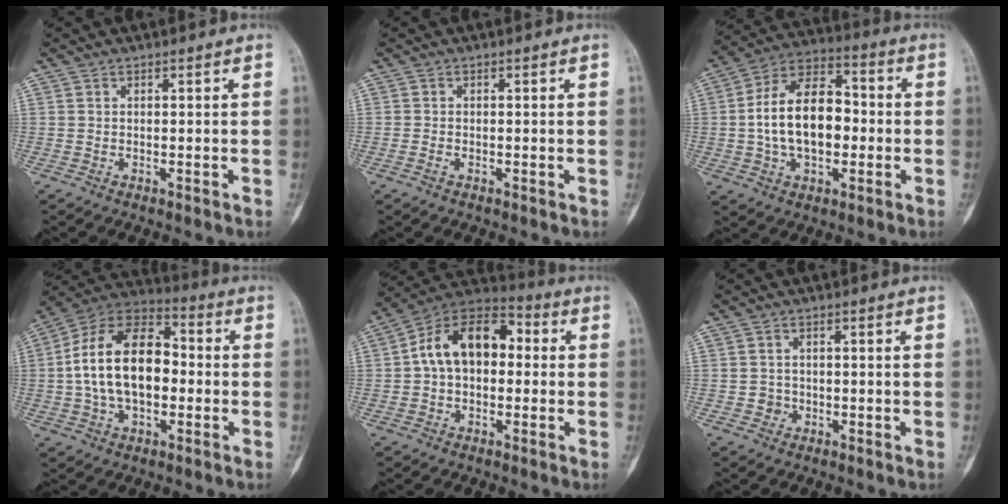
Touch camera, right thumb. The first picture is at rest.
{"total": 0.8, "force": [-0.4, 0.5, 0.5], "torque": [-0.010, 0.000, -0.009]}
{"total": 16.4, "force": [-0.9, 10.1, 13.0], "torque": [-0.203, 0.036, -0.021]}
{"total": 18.8, "force": [-0.5, 11.5, 14.8], "torque": [-0.242, 0.038, -0.015]}
{"total": 14.6, "force": [1.1, 9.6, 11.0], "torque": [-0.158, 0.043, 0.003]}
{"total": 2.0, "force": [-0.6, 1.9, 0.4], "torque": [0.006, 0.008, -0.013]}